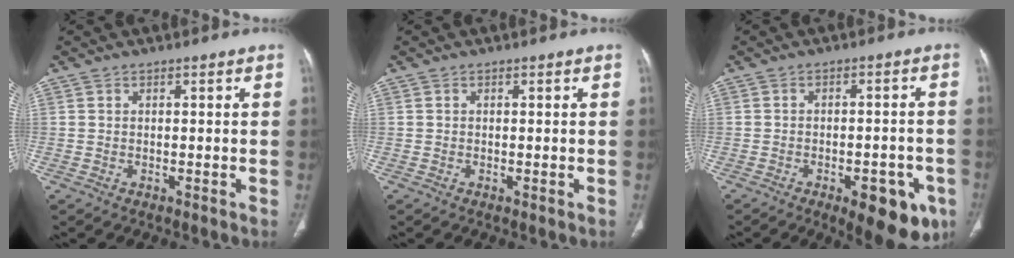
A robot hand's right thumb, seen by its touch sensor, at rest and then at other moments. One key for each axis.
{"total": 0.0}
{"total": 12.3, "fx": -6.0, "fy": 5.3, "fz": 9.4, "tx": -0.091, "ty": 0.016, "tz": -0.071}